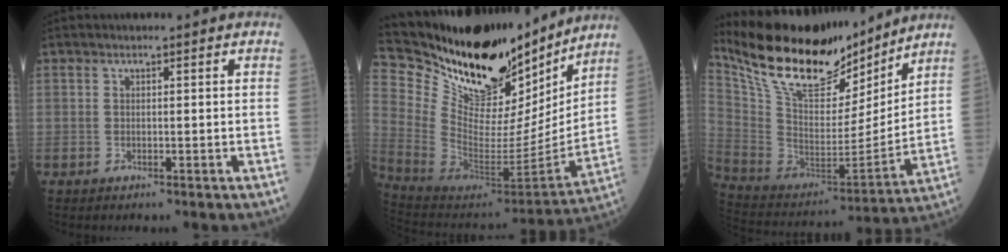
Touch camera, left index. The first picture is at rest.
{"total": 26.4, "force": [22.7, 7.0, 11.3], "torque": [-0.197, -0.028, 0.369]}
{"total": 21.4, "force": [18.1, 6.3, 9.5], "torque": [-0.190, -0.002, 0.318]}